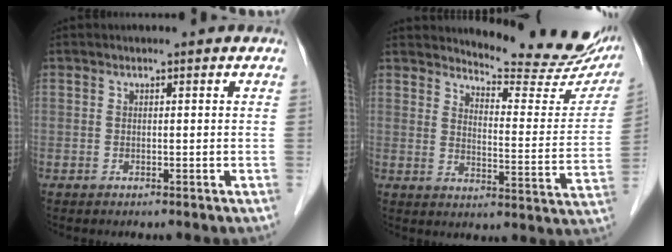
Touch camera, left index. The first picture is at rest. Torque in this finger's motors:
{"motor_torque": [0.25, -0.26, 0.30, 0.02]}